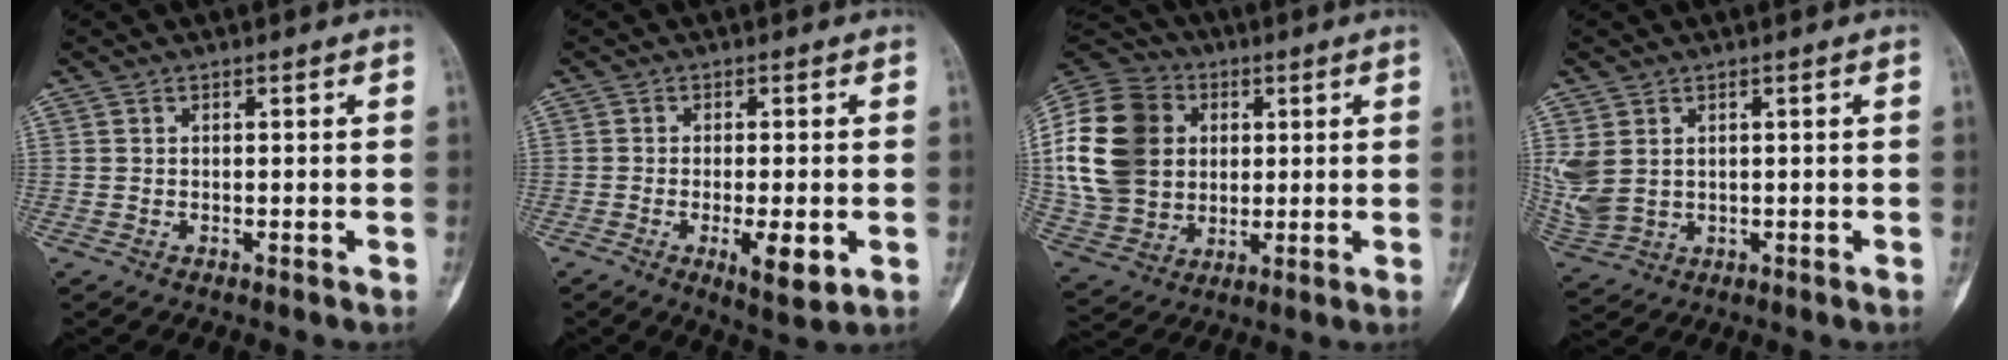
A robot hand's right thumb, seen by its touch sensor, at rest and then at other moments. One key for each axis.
{"total": 6.5, "fx": -1.9, "fy": 2.0, "fz": 5.9, "tx": -0.090, "ty": -0.013, "tz": -0.026}
{"total": 21.4, "fx": 3.6, "fy": 17.1, "fz": 12.3, "tx": -0.240, "ty": 0.012, "tz": 0.073}
{"total": 7.2, "fx": 1.4, "fy": 5.2, "fz": 4.7, "tx": -0.119, "ty": -0.004, "tz": 0.047}